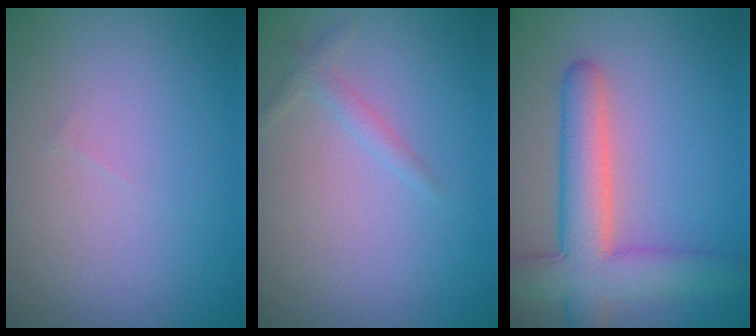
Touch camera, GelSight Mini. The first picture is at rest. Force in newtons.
{"total": 1.1, "press": 1.1, "slide": 0.0}
{"total": 6.8, "press": 6.8, "slide": 0.4}